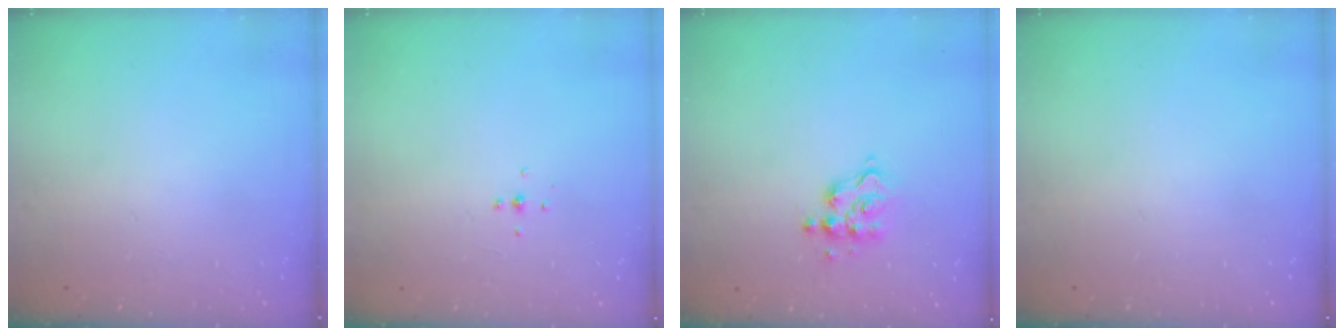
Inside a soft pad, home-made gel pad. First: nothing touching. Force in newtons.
{"total": 4.1, "press": 4.0, "slide": 0.6}
{"total": 8.0, "press": 8.0, "slide": 0.3}
{"total": 0.0}